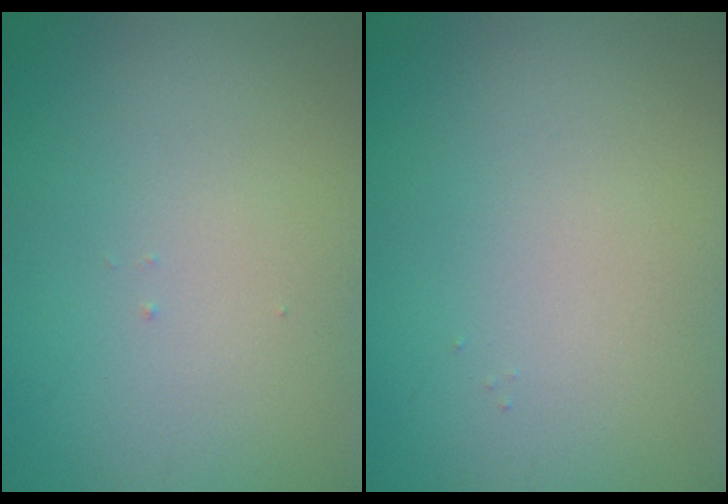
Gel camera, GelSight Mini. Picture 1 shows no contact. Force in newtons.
{"total": 0.0}